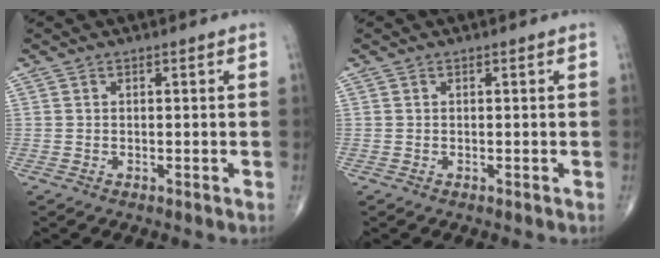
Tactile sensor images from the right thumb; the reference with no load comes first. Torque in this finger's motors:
{"motor_torque": [0.00, 0.00, 0.00, 0.00, 0.00]}